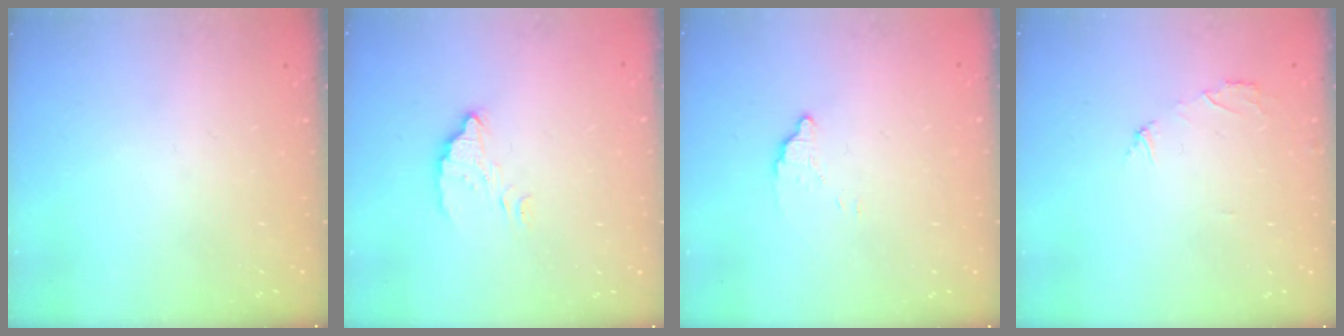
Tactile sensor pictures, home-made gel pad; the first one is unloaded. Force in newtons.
{"total": 3.8, "press": 3.8, "slide": 0.2}
{"total": 2.4, "press": 2.4, "slide": 0.0}
{"total": 2.1, "press": 2.1, "slide": 0.1}